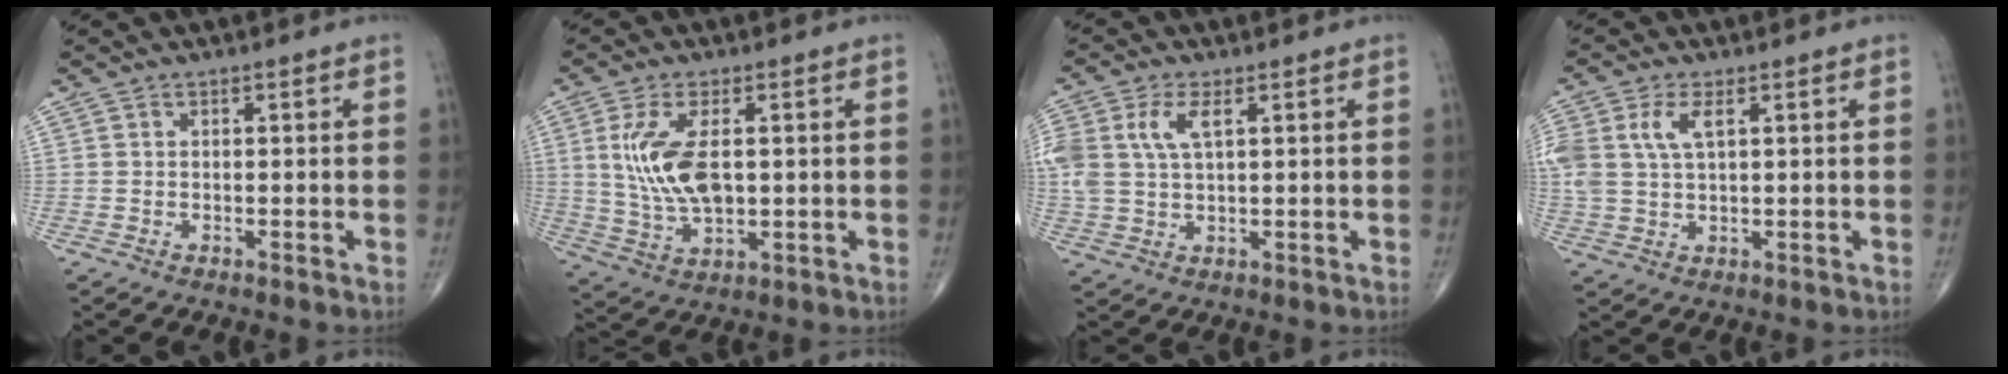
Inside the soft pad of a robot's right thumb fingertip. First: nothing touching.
{"total": 10.8, "force": [1.5, 5.2, 9.3], "torque": [-0.195, -0.009, 0.036]}
{"total": 8.3, "force": [2.7, 4.2, 6.6], "torque": [-0.162, 0.006, 0.057]}
{"total": 7.4, "force": [2.6, 3.8, 5.9], "torque": [-0.143, 0.004, 0.054]}